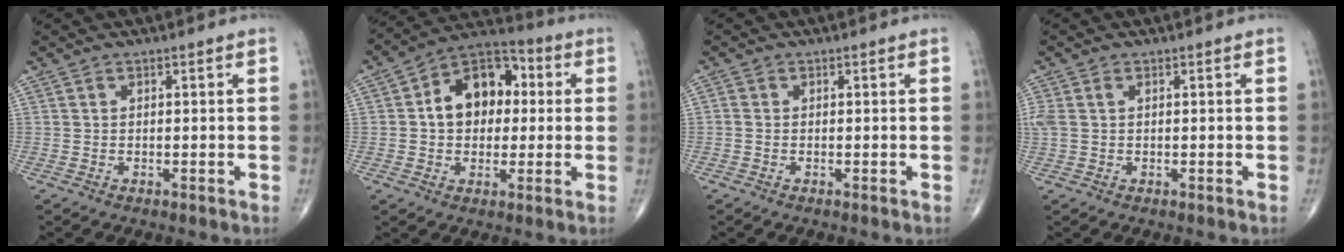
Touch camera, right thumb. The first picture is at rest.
{"total": 13.7, "force": [1.7, 9.8, 9.5], "torque": [-0.108, 0.025, 0.015]}
{"total": 0.7, "force": [-0.2, 0.5, 0.4], "torque": [-0.007, -0.001, -0.006]}
{"total": 2.8, "force": [0.4, 1.7, 2.1], "torque": [-0.078, 0.016, 0.013]}